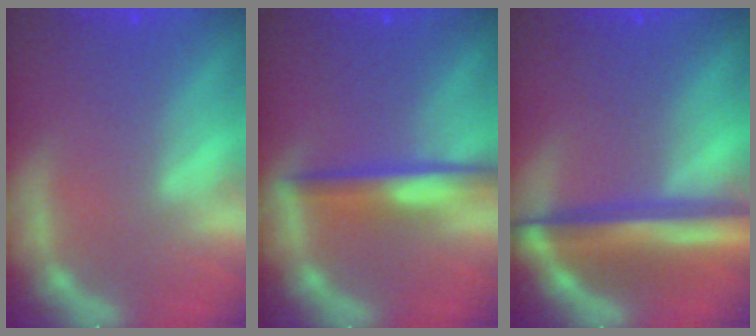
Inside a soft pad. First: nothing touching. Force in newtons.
{"total": 4.0}
{"total": 8.1}